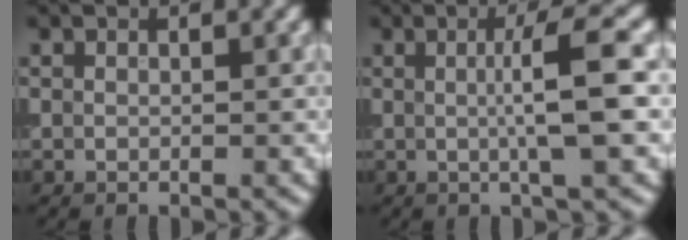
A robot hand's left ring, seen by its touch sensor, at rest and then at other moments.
{"total": 5.1, "force": [0.3, 0.8, 5.0], "torque": [-0.075, 0.005, 0.001]}